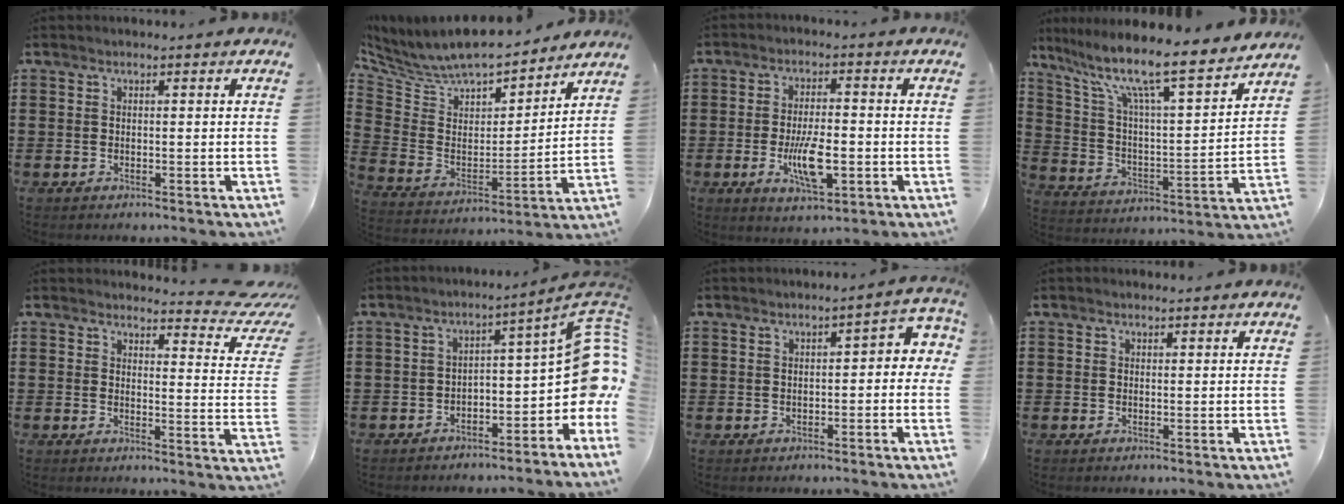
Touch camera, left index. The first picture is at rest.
{"total": 8.2, "force": [7.7, 1.9, 2.0], "torque": [-0.081, -0.060, 0.130]}
{"total": 8.3, "force": [-2.1, 3.1, 7.4], "torque": [-0.147, -0.008, -0.037]}
{"total": 10.5, "force": [8.1, 1.1, 6.7], "torque": [-0.151, -0.061, 0.126]}
{"total": 4.3, "force": [3.9, 0.6, 1.7], "torque": [-0.028, -0.028, 0.062]}
{"total": 8.3, "force": [-2.2, 3.5, 7.2], "torque": [-0.096, 0.000, -0.044]}
{"total": 2.8, "force": [0.1, 1.1, 2.5], "torque": [-0.034, -0.002, -0.007]}
{"total": 0.6, "force": [0.5, 0.2, -0.1], "torque": [0.000, 0.001, 0.011]}